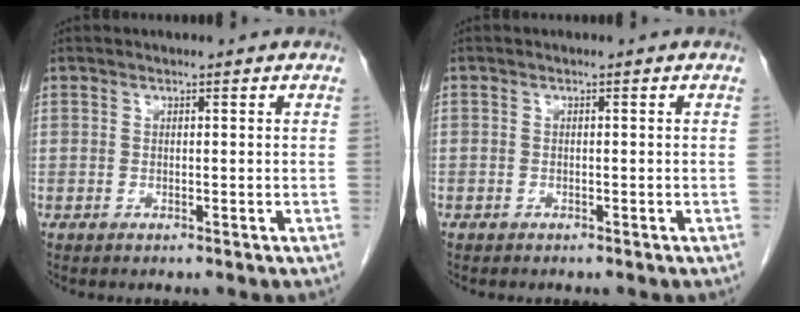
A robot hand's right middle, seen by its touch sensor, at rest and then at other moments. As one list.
[{"total": 0.6, "force": [-0.5, 0.4, 0.1], "torque": [-0.010, 0.002, -0.009]}]